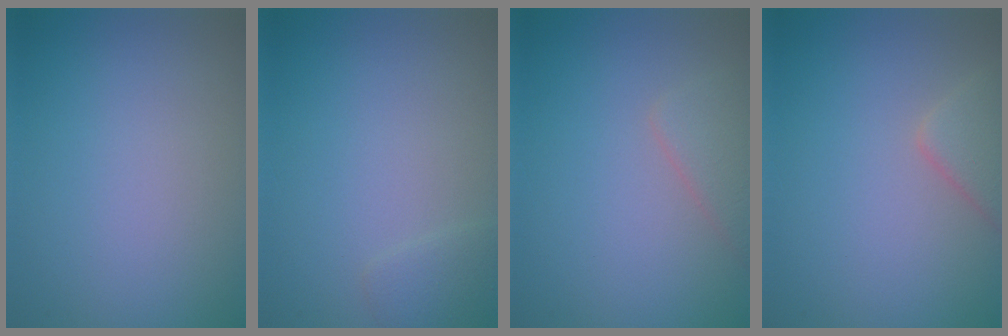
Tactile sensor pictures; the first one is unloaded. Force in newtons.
{"total": 1.1, "press": 1.1, "slide": 0.1}
{"total": 2.0, "press": 2.0, "slide": 0.1}
{"total": 2.8, "press": 2.8, "slide": 0.1}